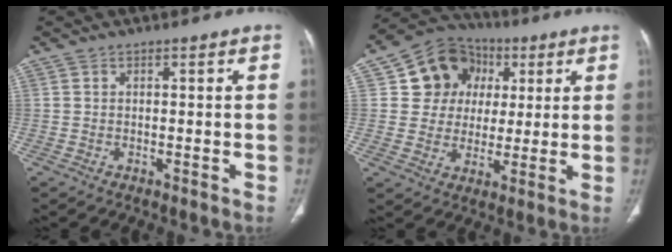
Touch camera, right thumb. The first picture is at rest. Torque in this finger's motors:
{"motor_torque": [-1.06, 0.59, -0.18, 0.02, 0.09]}